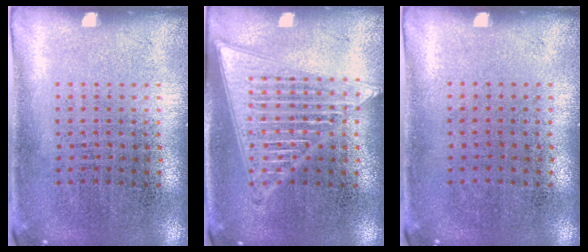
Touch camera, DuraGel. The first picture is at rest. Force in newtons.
{"total": 2.7, "press": 2.7, "slide": 0.2}
{"total": 0.0}